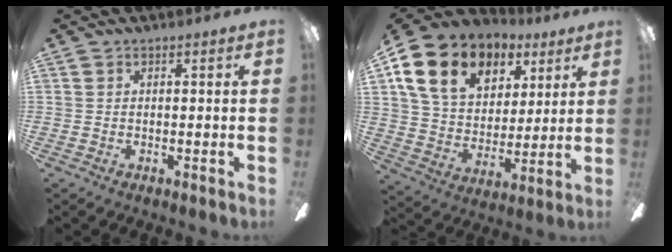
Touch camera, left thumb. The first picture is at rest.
{"total": 16.7, "force": [9.3, 11.4, 7.8], "torque": [-0.141, -0.034, 0.176]}